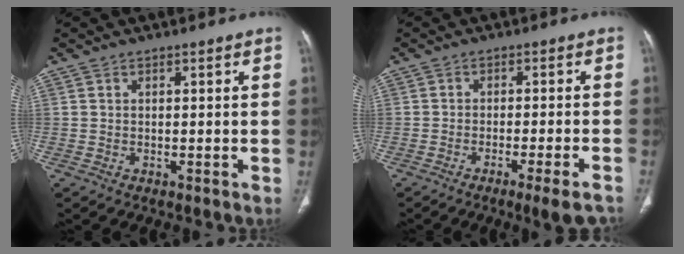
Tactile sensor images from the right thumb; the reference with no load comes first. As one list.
[{"total": 7.0, "force": [-4.9, 0.5, 4.9], "torque": [-0.063, 0.009, -0.068]}]